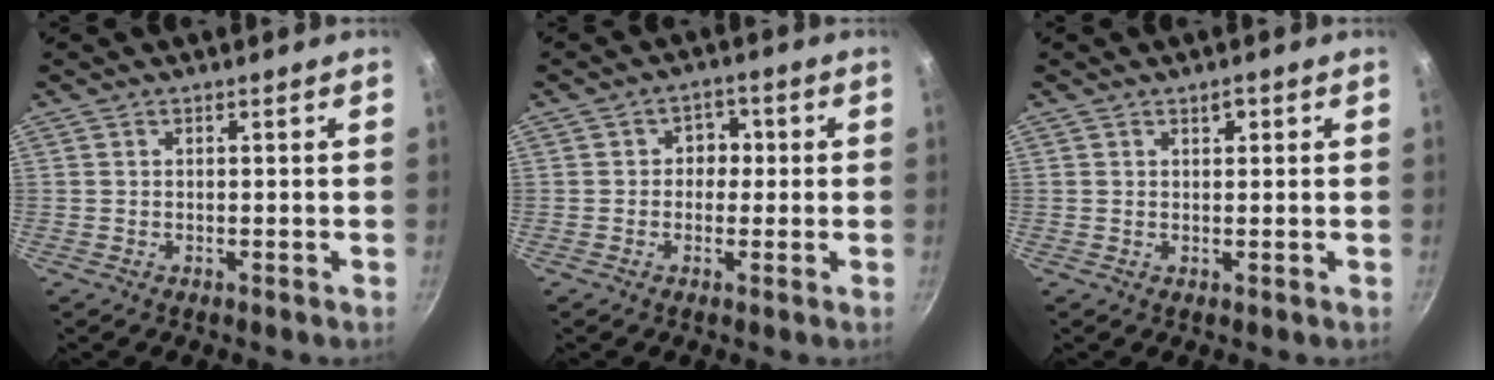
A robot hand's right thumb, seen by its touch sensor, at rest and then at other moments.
{"total": 4.1, "force": [0.0, 3.6, 1.9], "torque": [0.010, 0.006, -0.007]}
{"total": 1.8, "force": [0.8, 1.1, 1.2], "torque": [-0.008, -0.005, 0.010]}